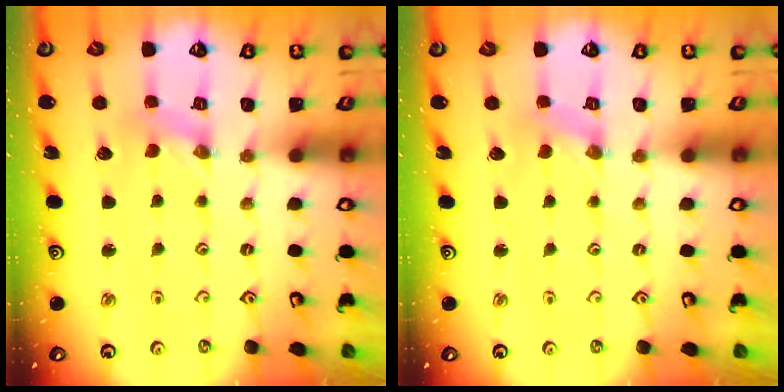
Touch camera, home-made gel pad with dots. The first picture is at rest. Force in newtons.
{"total": 0.0}